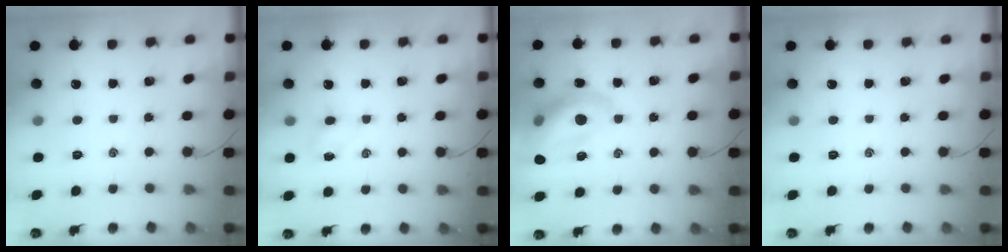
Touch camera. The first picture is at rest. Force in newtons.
{"total": 2.8, "press": 2.6, "slide": 1.0}
{"total": 16.4, "press": 16.0, "slide": 3.3}
{"total": 0.0}